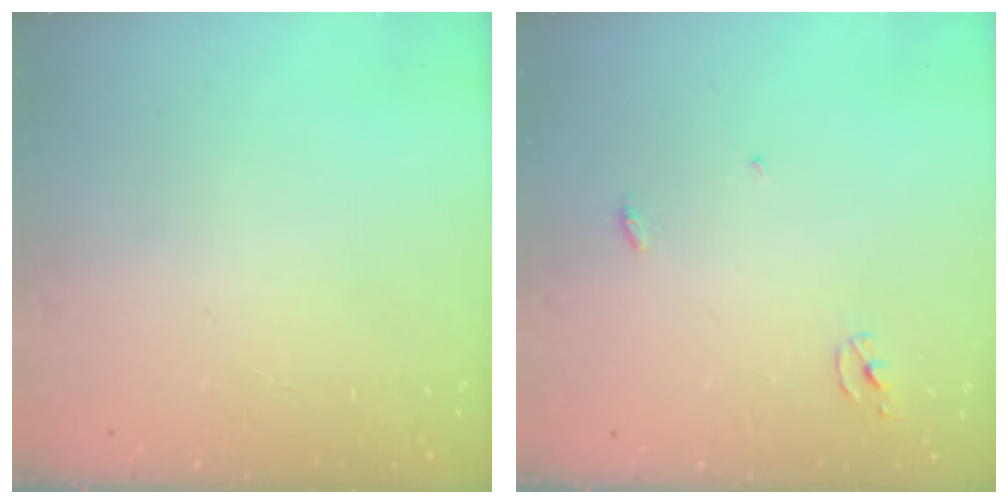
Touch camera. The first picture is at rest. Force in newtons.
{"total": 2.3, "press": 2.3, "slide": 0.1}